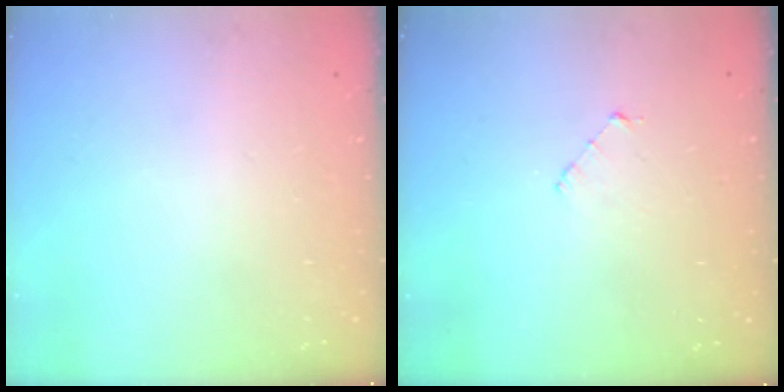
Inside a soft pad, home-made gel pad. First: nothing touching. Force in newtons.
{"total": 2.9, "press": 2.9, "slide": 0.2}